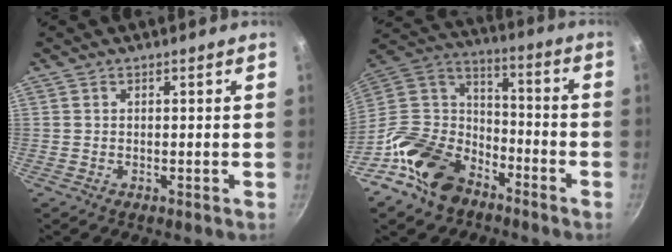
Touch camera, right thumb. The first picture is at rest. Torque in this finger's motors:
{"motor_torque": [3.17, 1.82, 1.12, -0.95, 0.22]}